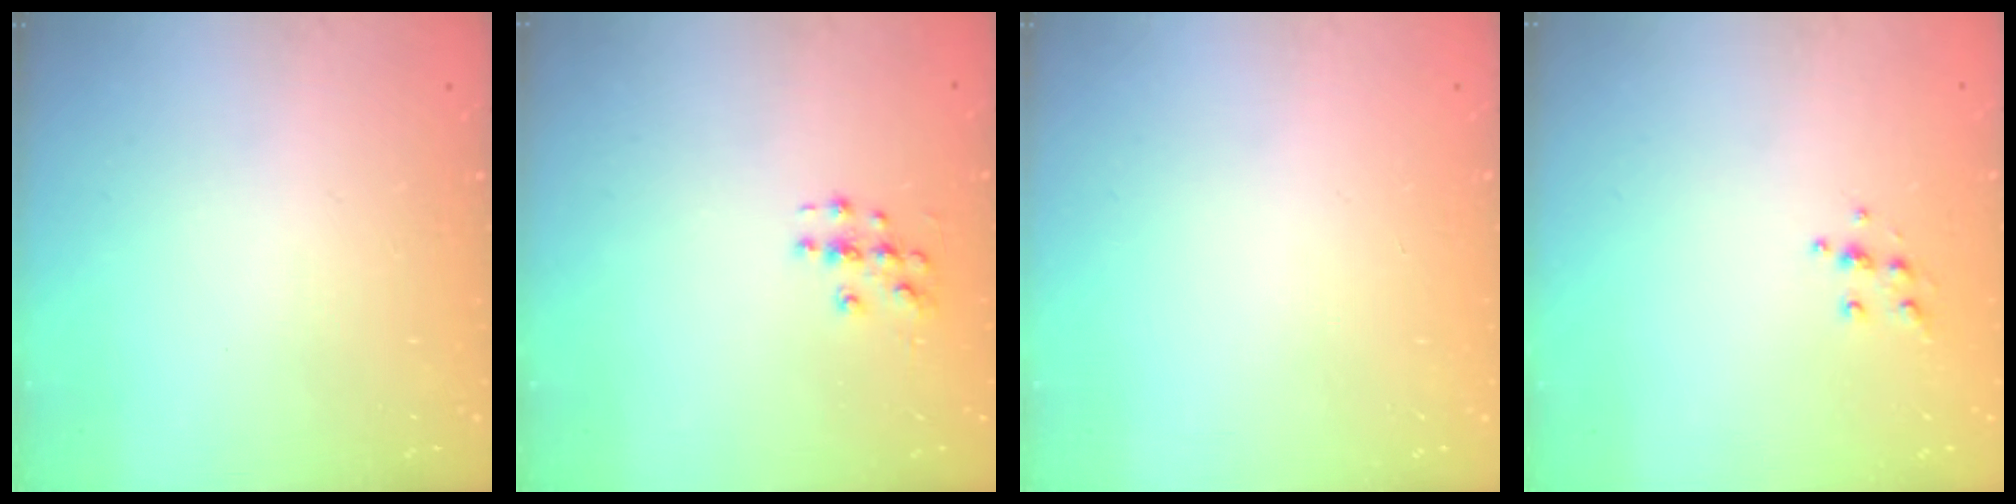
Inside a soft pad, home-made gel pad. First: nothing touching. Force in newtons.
{"total": 3.7, "press": 3.7, "slide": 0.1}
{"total": 0.0}
{"total": 5.1, "press": 5.1, "slide": 0.5}